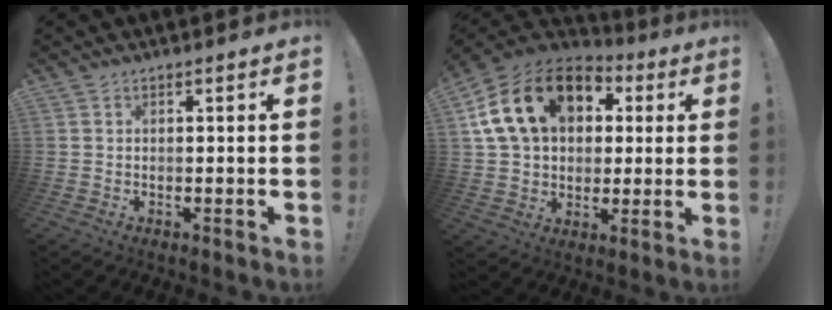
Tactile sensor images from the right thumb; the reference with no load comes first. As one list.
[{"total": 21.5, "force": [6.8, 15.3, 13.4], "torque": [-0.242, 0.002, 0.134]}]